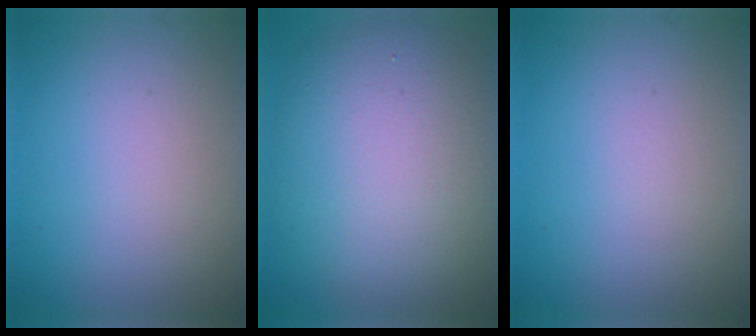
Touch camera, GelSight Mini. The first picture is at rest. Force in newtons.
{"total": 11.7, "press": 11.6, "slide": 0.7}
{"total": 0.0}